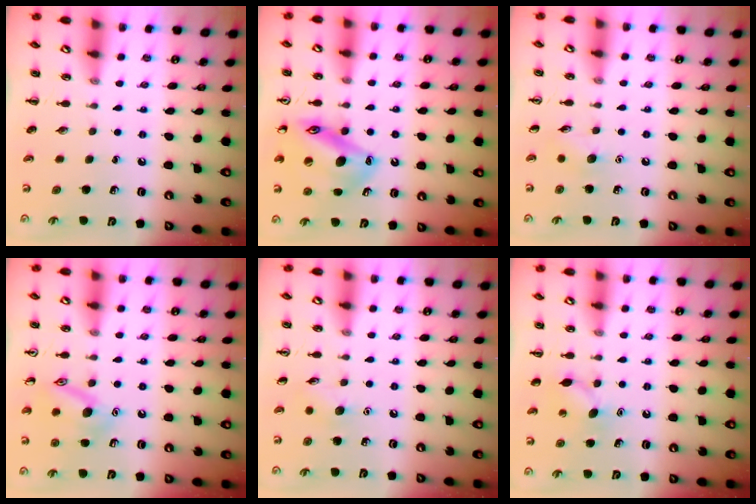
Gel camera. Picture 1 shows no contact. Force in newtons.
{"total": 16.2, "press": 16.1, "slide": 2.3}
{"total": 5.6, "press": 5.3, "slide": 1.8}
{"total": 12.2, "press": 12.2, "slide": 0.8}
{"total": 5.6, "press": 5.3, "slide": 1.8}
{"total": 8.0, "press": 7.8, "slide": 1.7}